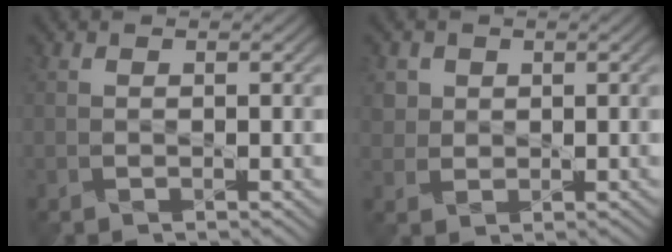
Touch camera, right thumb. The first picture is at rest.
{"total": 2.3, "force": [1.6, 1.6, -0.4], "torque": [-0.008, -0.005, 0.041]}